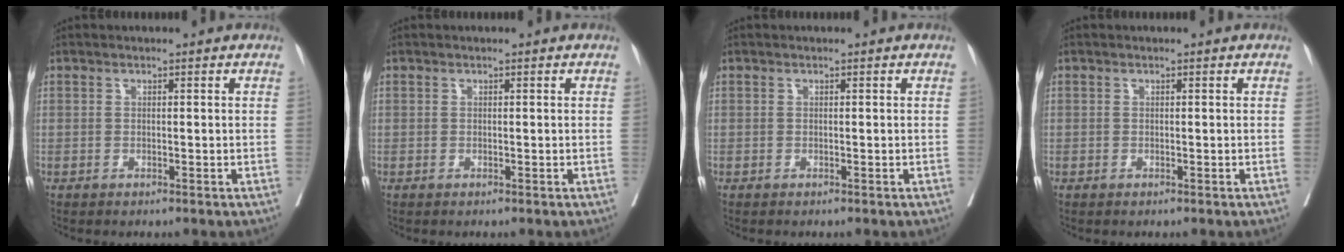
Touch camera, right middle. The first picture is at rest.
{"total": 0.0}
{"total": 0.0}
{"total": 0.0}